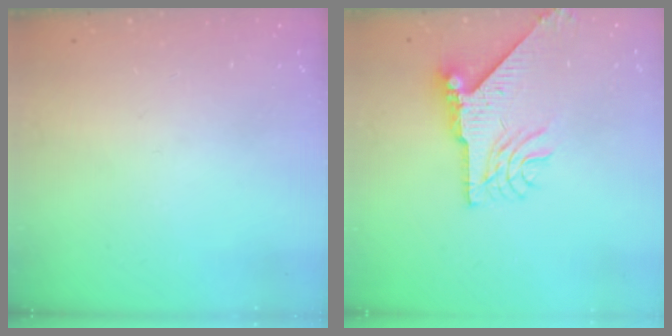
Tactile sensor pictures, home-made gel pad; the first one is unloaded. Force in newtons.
{"total": 9.4, "press": 9.4, "slide": 1.2}